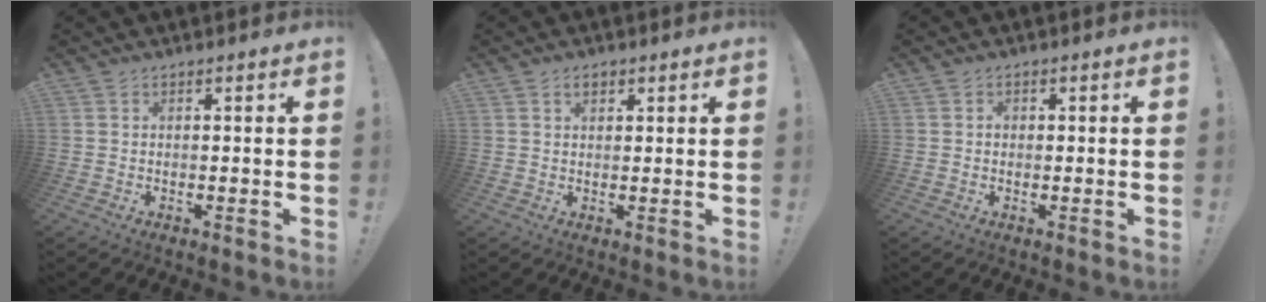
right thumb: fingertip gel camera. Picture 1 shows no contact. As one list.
[{"total": 2.3, "force": [1.2, 1.4, 1.3], "torque": [-0.013, -0.001, 0.019]}, {"total": 0.7, "force": [0.0, 0.7, 0.1], "torque": [0.002, 0.002, -0.002]}]